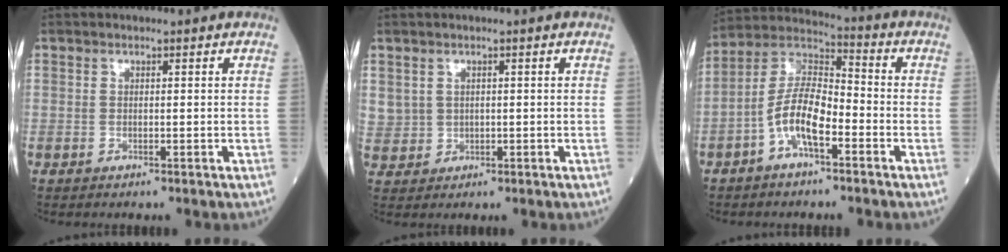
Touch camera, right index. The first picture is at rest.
{"total": 4.4, "force": [1.3, 4.1, 0.9], "torque": [-0.028, 0.008, 0.040]}
{"total": 9.8, "force": [-3.9, 3.3, 8.4], "torque": [-0.178, 0.020, -0.078]}